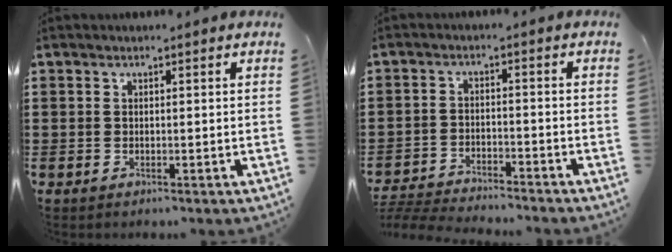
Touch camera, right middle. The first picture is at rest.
{"total": 4.4, "force": [-4.4, 0.1, 0.3], "torque": [-0.022, -0.002, -0.095]}